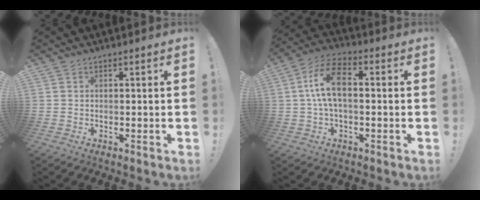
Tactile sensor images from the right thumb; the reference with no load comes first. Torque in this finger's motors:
{"motor_torque": [-0.21, 0.56, 0.54, 0.45, 0.38]}